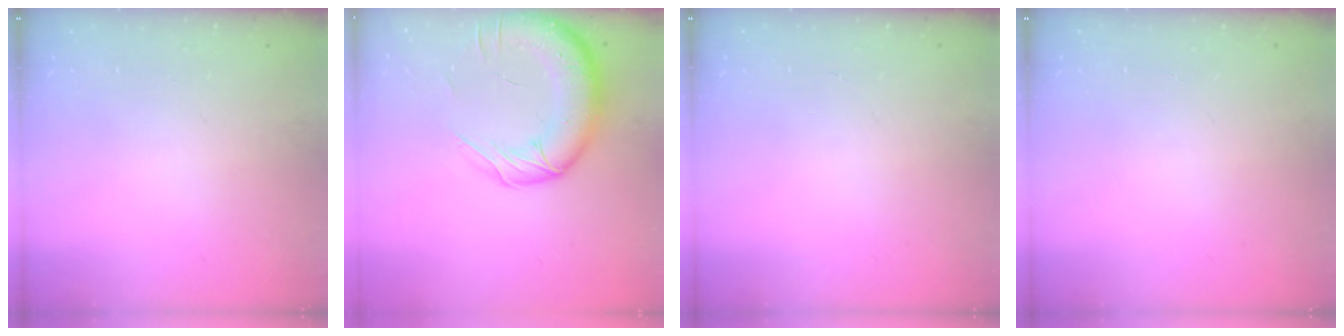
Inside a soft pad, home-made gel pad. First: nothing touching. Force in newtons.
{"total": 17.4, "press": 16.9, "slide": 3.9}
{"total": 0.0}
{"total": 0.0}